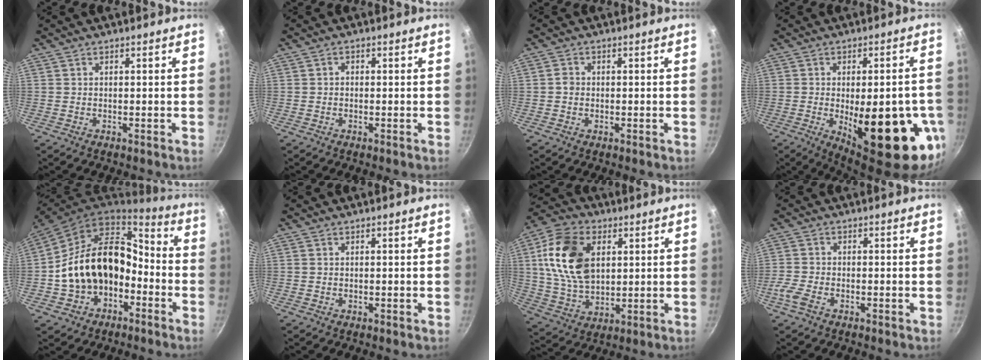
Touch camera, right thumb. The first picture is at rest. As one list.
[{"total": 1.0, "force": [-0.1, 0.8, 0.5], "torque": [-0.008, 0.005, -0.003]}, {"total": 1.8, "force": [-0.1, 1.6, 0.8], "torque": [-0.012, 0.006, -0.005]}, {"total": 21.8, "force": [-5.7, 8.2, 19.3], "torque": [-0.233, 0.001, -0.062]}, {"total": 18.8, "force": [-4.3, 13.7, 12.2], "torque": [-0.183, 0.076, -0.069]}, {"total": 0.0}, {"total": 17.6, "force": [4.0, 11.7, 12.6], "torque": [-0.218, -0.006, 0.077]}, {"total": 3.7, "force": [-1.9, 2.0, 2.5], "torque": [-0.065, 0.008, -0.046]}]